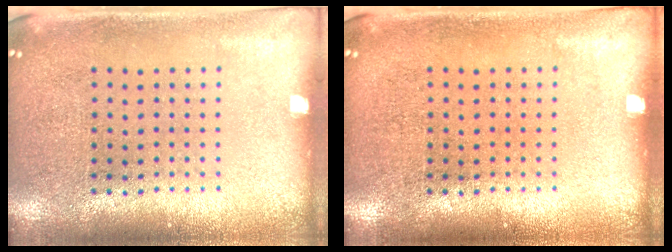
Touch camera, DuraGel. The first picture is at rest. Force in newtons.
{"total": 0.0}